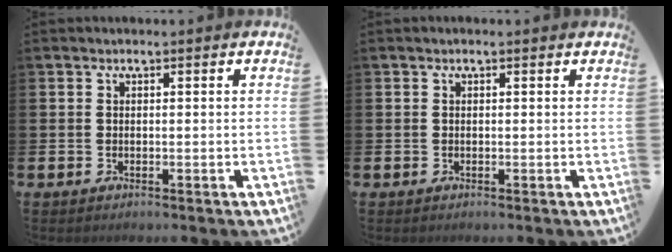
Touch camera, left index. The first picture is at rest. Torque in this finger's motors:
{"motor_torque": [1.13, -1.01, 0.44, 0.04]}